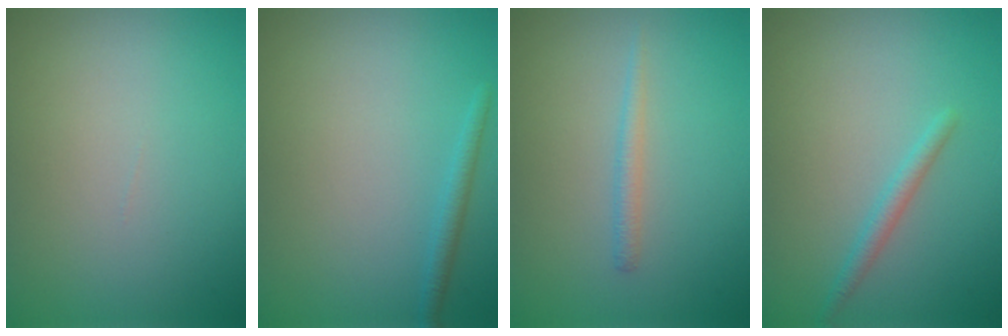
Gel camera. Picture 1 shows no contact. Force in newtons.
{"total": 1.3, "press": 1.3, "slide": 0.0}
{"total": 1.1, "press": 1.1, "slide": 0.1}
{"total": 1.5, "press": 1.5, "slide": 0.1}